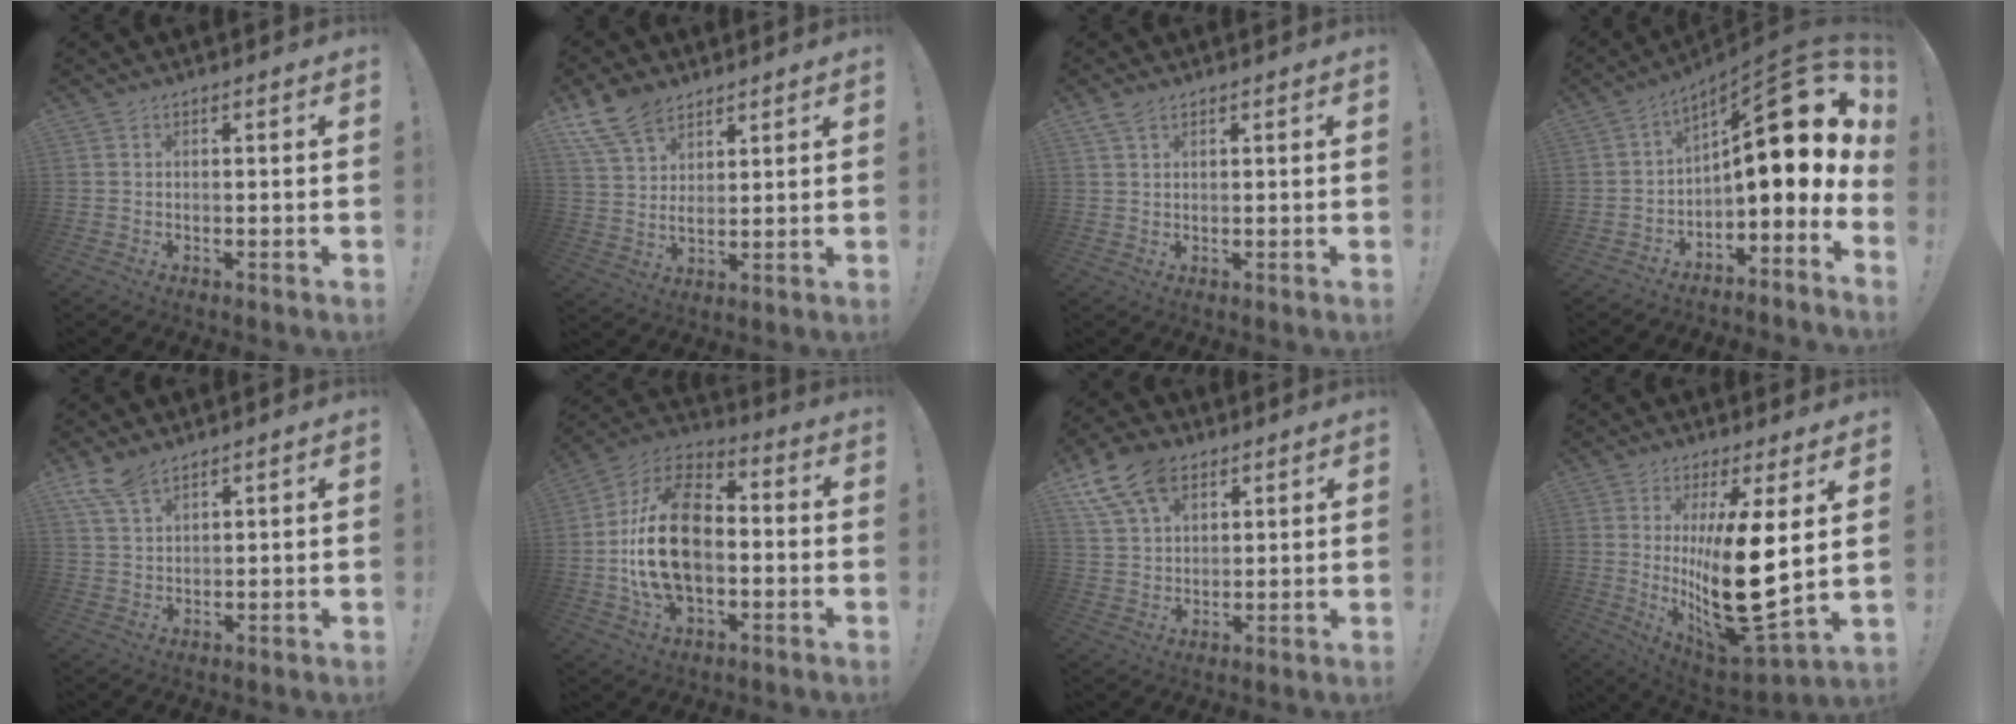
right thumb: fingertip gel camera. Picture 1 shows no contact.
{"total": 10.6, "force": [7.6, 5.6, 5.0], "torque": [-0.095, -0.033, 0.149]}
{"total": 3.1, "force": [2.1, 1.4, 1.8], "torque": [-0.033, -0.006, 0.039]}
{"total": 18.8, "force": [5.5, 6.8, 16.7], "torque": [-0.227, -0.046, 0.094]}
{"total": 6.7, "force": [5.1, 2.5, 3.6], "torque": [-0.077, -0.022, 0.099]}
{"total": 22.7, "force": [-1.9, 14.9, 17.1], "torque": [-0.309, 0.033, -0.025]}
{"total": 13.8, "force": [7.7, 8.8, 7.4], "torque": [-0.121, -0.034, 0.150]}
{"total": 20.3, "force": [3.0, 6.4, 19.1], "torque": [-0.320, -0.053, 0.051]}